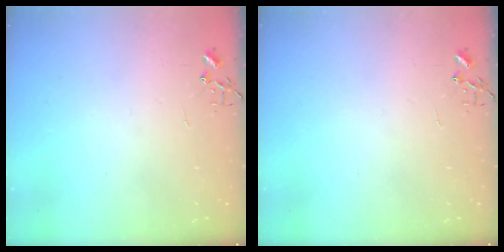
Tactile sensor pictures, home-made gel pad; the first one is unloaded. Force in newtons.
{"total": 0.0}